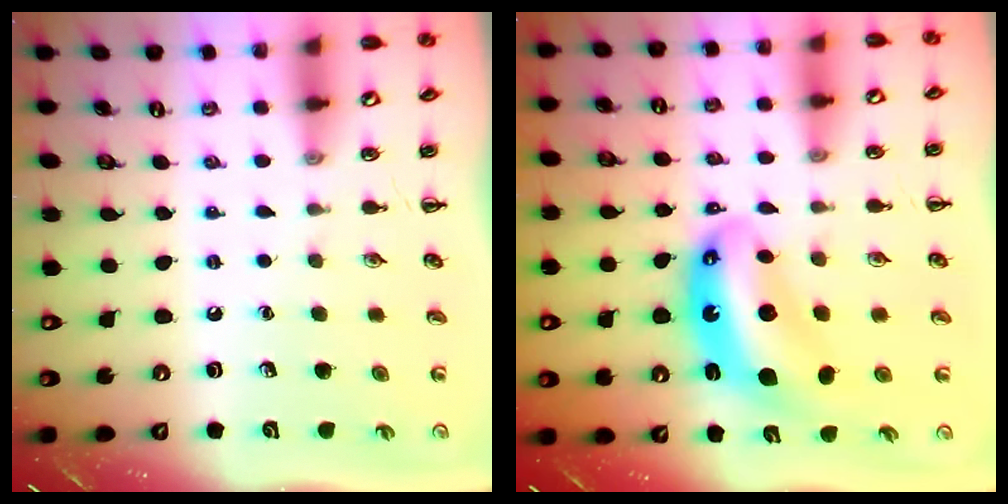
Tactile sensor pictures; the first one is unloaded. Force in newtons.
{"total": 9.8, "press": 9.5, "slide": 2.6}